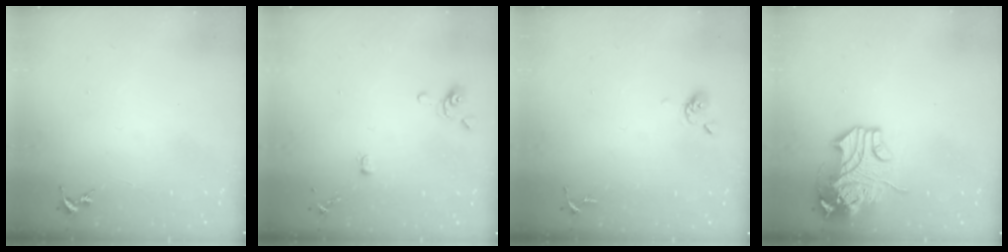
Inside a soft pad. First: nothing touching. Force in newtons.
{"total": 3.6, "press": 3.5, "slide": 0.7}
{"total": 4.4, "press": 4.3, "slide": 0.8}
{"total": 13.9, "press": 13.7, "slide": 2.3}